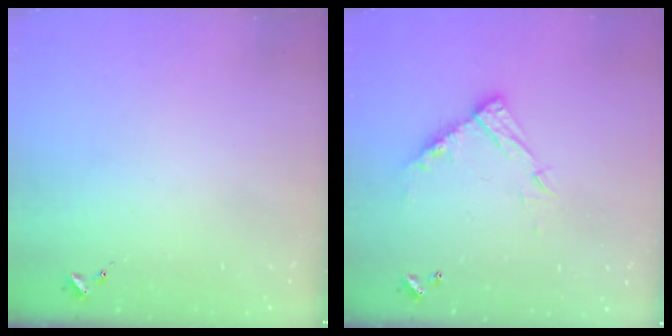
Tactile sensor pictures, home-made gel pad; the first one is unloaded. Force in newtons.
{"total": 11.4, "press": 11.4, "slide": 0.7}